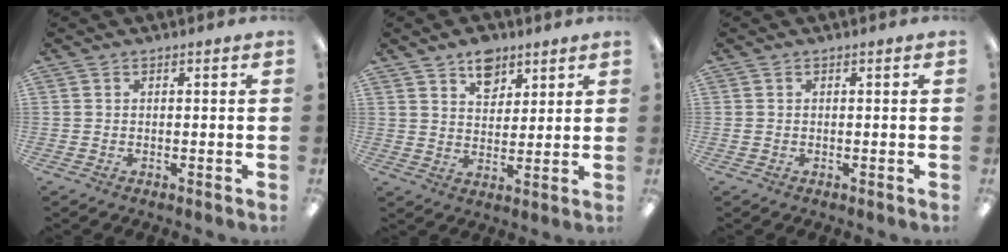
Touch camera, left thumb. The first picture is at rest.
{"total": 7.8, "force": [5.6, 4.8, 2.7], "torque": [-0.026, -0.029, 0.096]}
{"total": 0.5, "force": [0.0, 0.4, 0.3], "torque": [-0.006, 0.003, -0.001]}